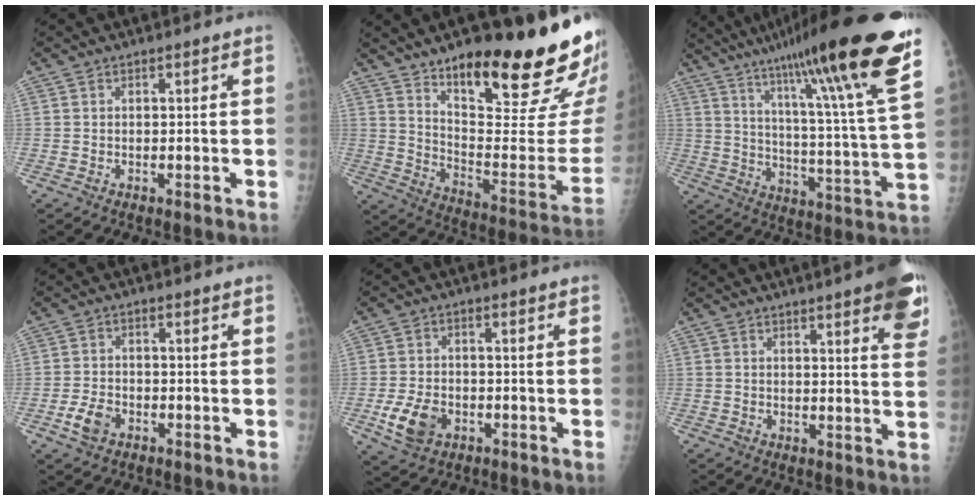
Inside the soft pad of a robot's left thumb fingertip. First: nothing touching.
{"total": 28.7, "force": [17.8, 7.3, 21.2], "torque": [-0.251, -0.085, 0.275]}
{"total": 28.1, "force": [18.6, 1.4, 21.0], "torque": [-0.312, -0.079, 0.281]}
{"total": 4.3, "force": [-2.0, 2.8, 2.5], "torque": [-0.047, 0.009, -0.037]}
{"total": 7.4, "force": [-2.6, 5.2, 4.6], "torque": [-0.082, 0.005, -0.042]}
{"total": 12.4, "force": [7.1, 2.4, 9.9], "torque": [-0.099, -0.024, 0.077]}